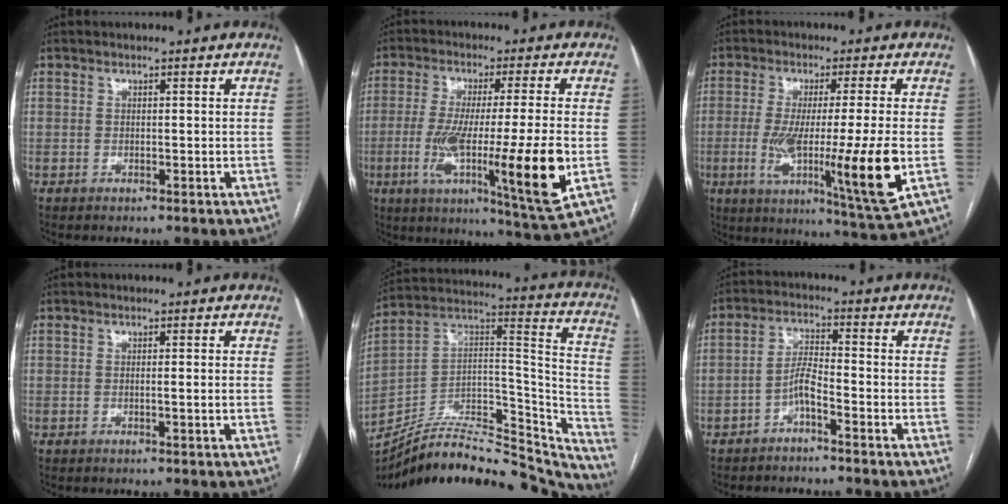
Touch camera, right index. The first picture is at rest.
{"total": 18.6, "force": [-4.2, 0.1, 18.1], "torque": [-0.291, -0.036, -0.067]}
{"total": 16.2, "force": [-3.2, -0.3, 15.9], "torque": [-0.260, -0.041, -0.052]}
{"total": 1.0, "force": [-0.2, -0.3, 1.0], "torque": [-0.014, -0.001, -0.003]}
{"total": 32.1, "force": [-29.0, 8.2, 10.9], "torque": [-0.132, 0.032, -0.422]}
{"total": 3.7, "force": [-2.3, 0.7, 2.8], "torque": [-0.054, 0.010, -0.045]}